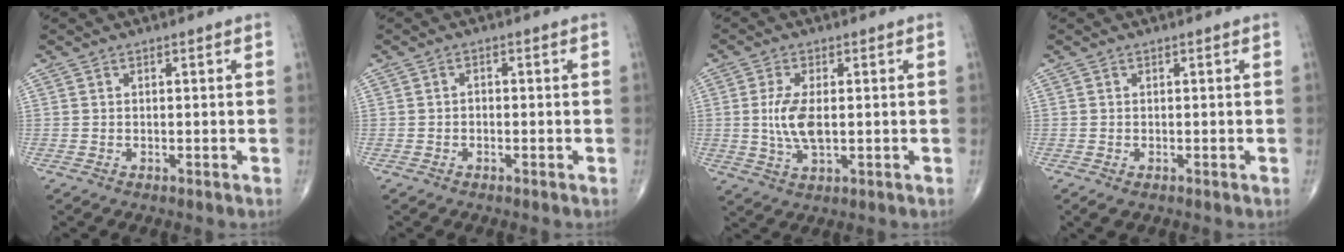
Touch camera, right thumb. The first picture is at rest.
{"total": 1.0, "force": [-0.4, 0.6, 0.6], "torque": [-0.004, 0.006, -0.010]}
{"total": 7.1, "force": [0.1, 3.2, 6.3], "torque": [-0.134, -0.006, 0.003]}
{"total": 1.5, "force": [-0.8, 0.9, 1.0], "torque": [-0.019, -0.004, -0.011]}